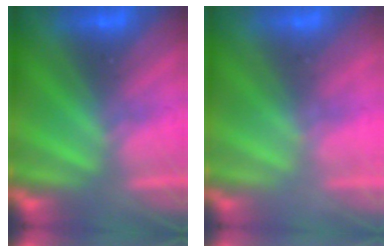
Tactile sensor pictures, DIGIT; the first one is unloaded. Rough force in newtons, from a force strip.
{"total": 2.2}